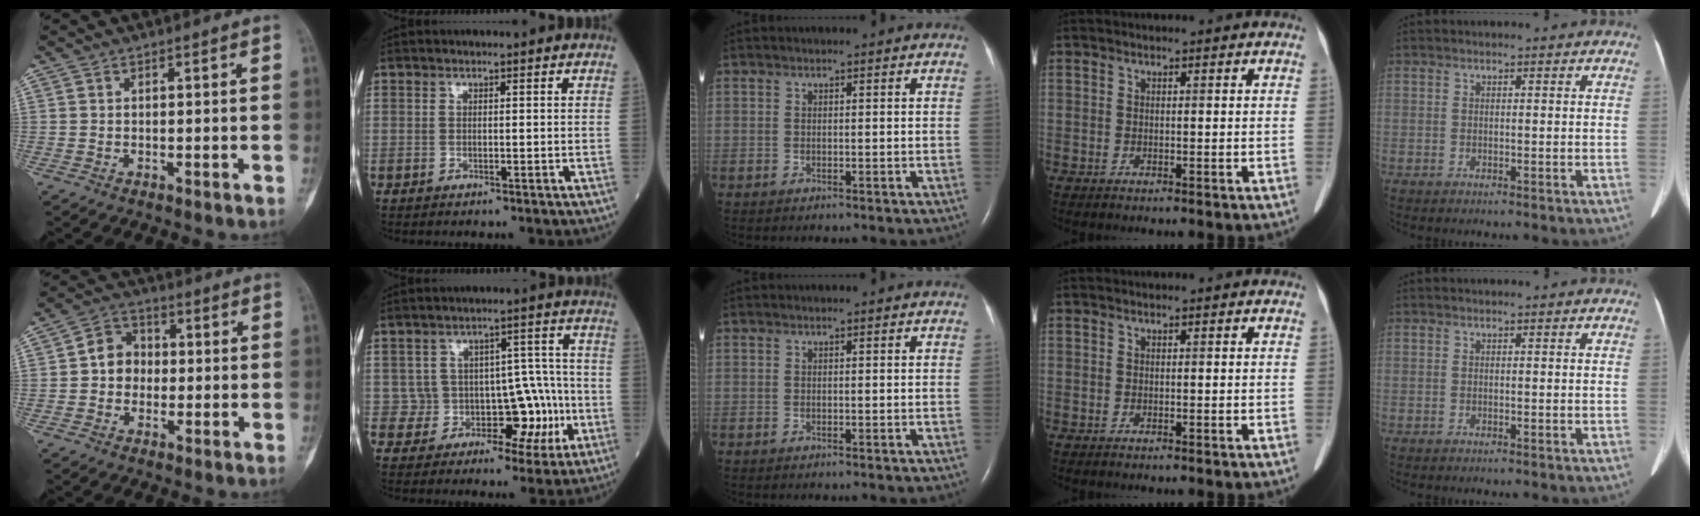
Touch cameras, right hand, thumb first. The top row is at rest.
{"thumb": {"total": 6.4, "force": [-0.3, 5.6, 3.0], "torque": [-0.019, 0.019, -0.020]}, "index": {"total": 7.8, "force": [-1.4, 6.4, 4.2], "torque": [-0.030, 0.033, -0.005]}}